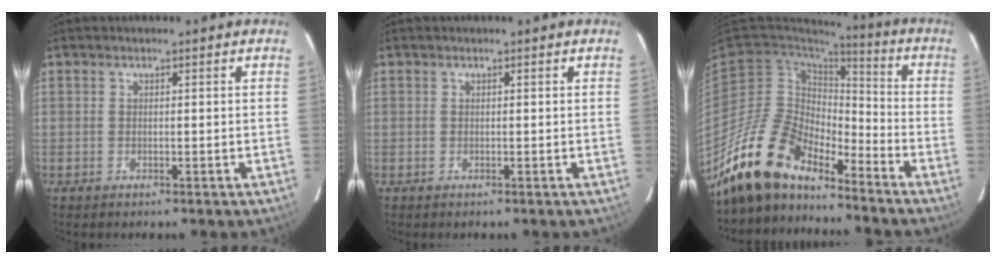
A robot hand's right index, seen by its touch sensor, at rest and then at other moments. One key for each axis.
{"total": 0.0}
{"total": 15.9, "fx": -13.5, "fy": 5.3, "fz": 6.5, "tx": -0.126, "ty": 0.001, "tz": -0.255}